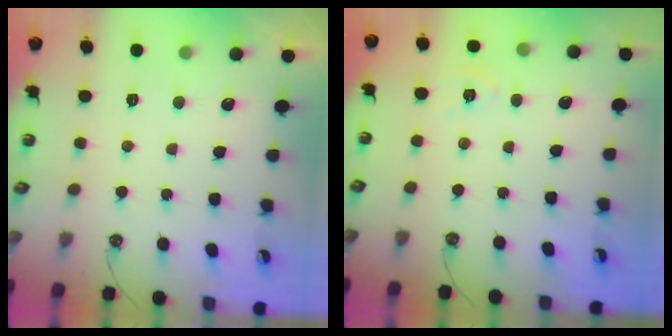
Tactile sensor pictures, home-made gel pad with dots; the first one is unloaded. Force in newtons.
{"total": 4.8, "press": 4.7, "slide": 0.6}